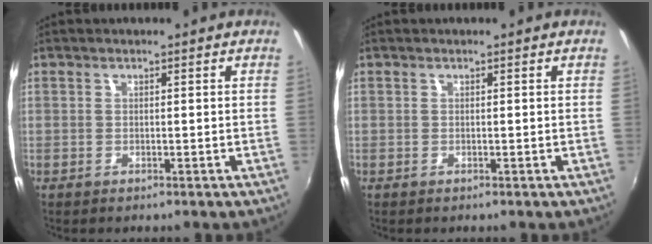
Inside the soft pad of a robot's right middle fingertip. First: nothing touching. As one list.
[{"total": 0.0}]